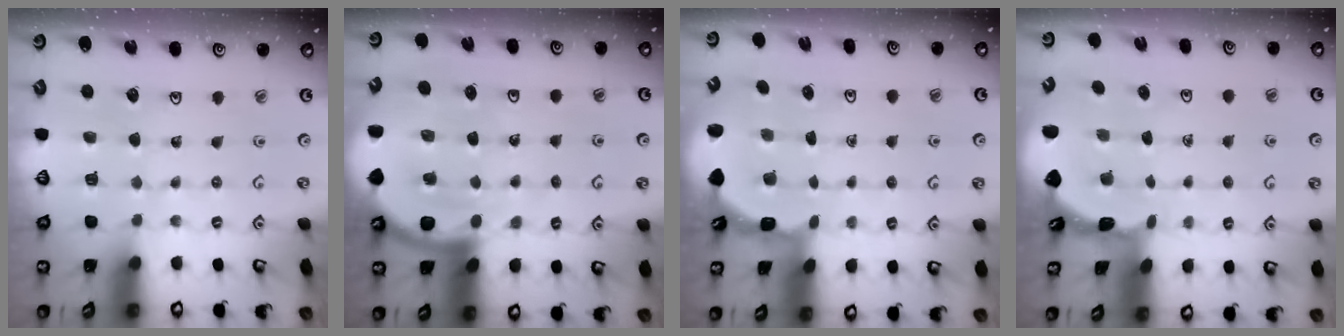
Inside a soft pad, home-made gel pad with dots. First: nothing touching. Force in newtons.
{"total": 9.3, "press": 9.2, "slide": 1.2}
{"total": 1.9, "press": 1.8, "slide": 0.6}
{"total": 1.8, "press": 1.8, "slide": 0.2}